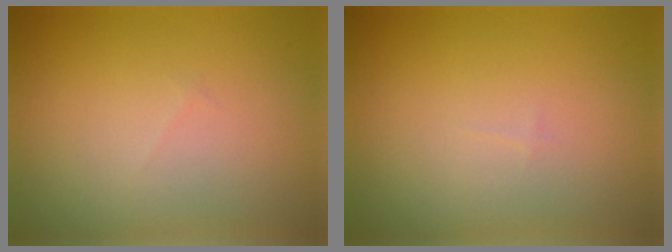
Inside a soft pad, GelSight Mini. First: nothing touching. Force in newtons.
{"total": 0.0}